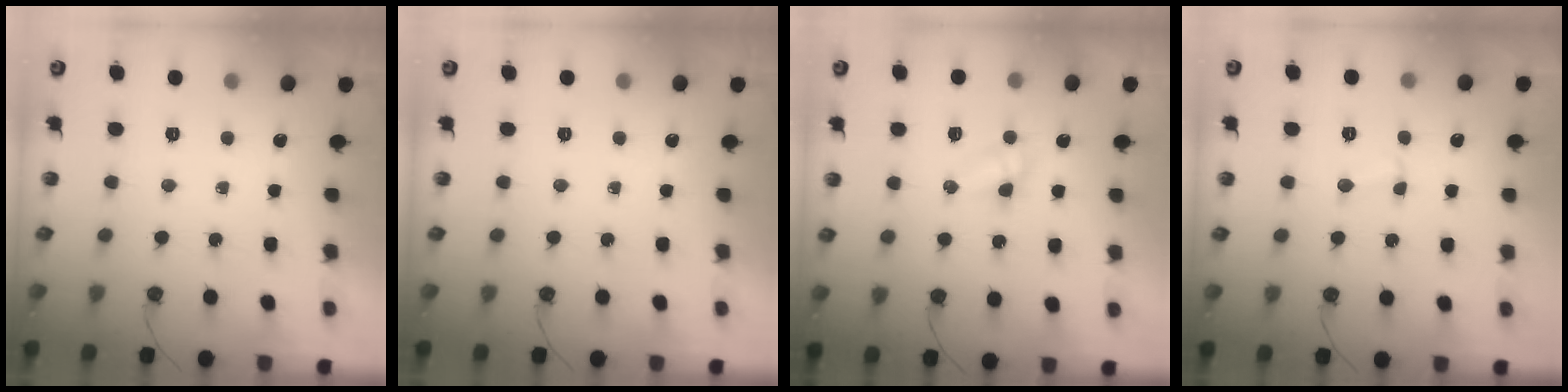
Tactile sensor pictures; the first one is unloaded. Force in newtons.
{"total": 0.0}
{"total": 3.4, "press": 3.4, "slide": 0.4}
{"total": 3.3, "press": 3.3, "slide": 0.3}